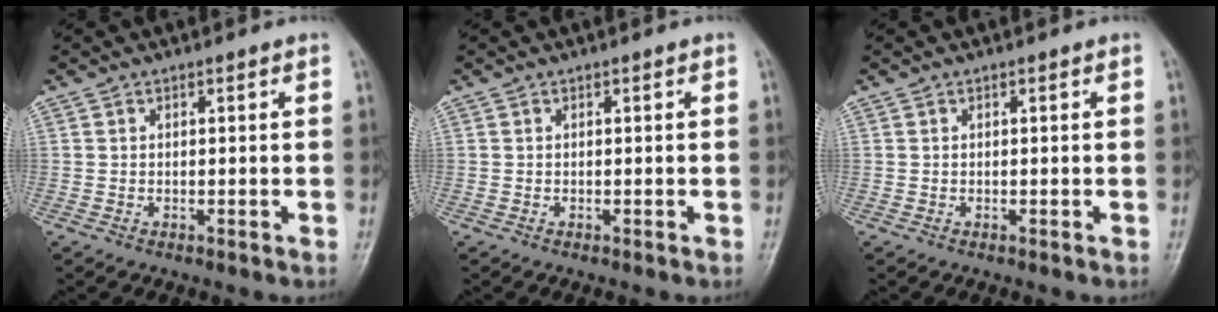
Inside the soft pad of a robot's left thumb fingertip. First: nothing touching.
{"total": 0.0}
{"total": 0.0}